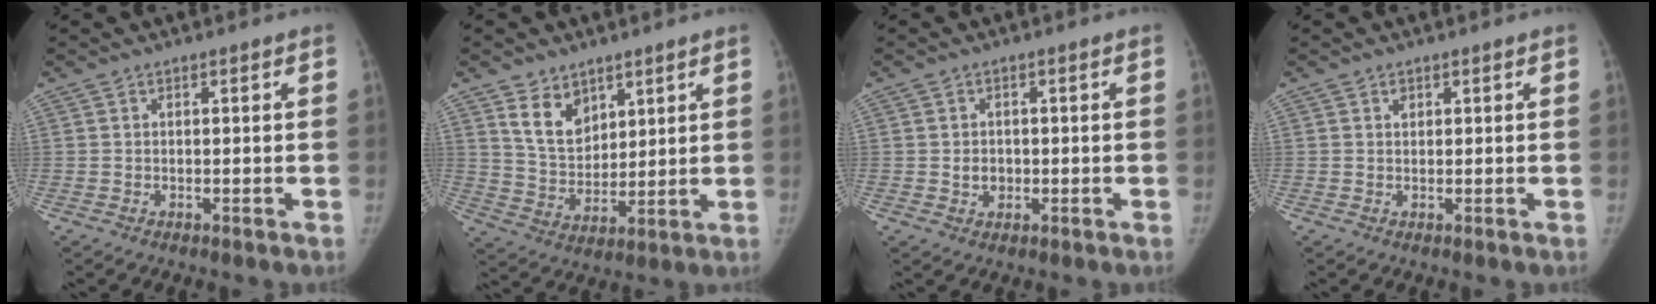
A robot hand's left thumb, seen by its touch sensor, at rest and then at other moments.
{"total": 9.1, "force": [5.3, 6.0, 4.4], "torque": [-0.052, -0.041, 0.109]}
{"total": 2.5, "force": [-0.3, 2.1, 1.3], "torque": [-0.007, 0.003, -0.003]}
{"total": 1.0, "force": [0.5, 0.7, 0.4], "torque": [0.001, -0.002, 0.008]}